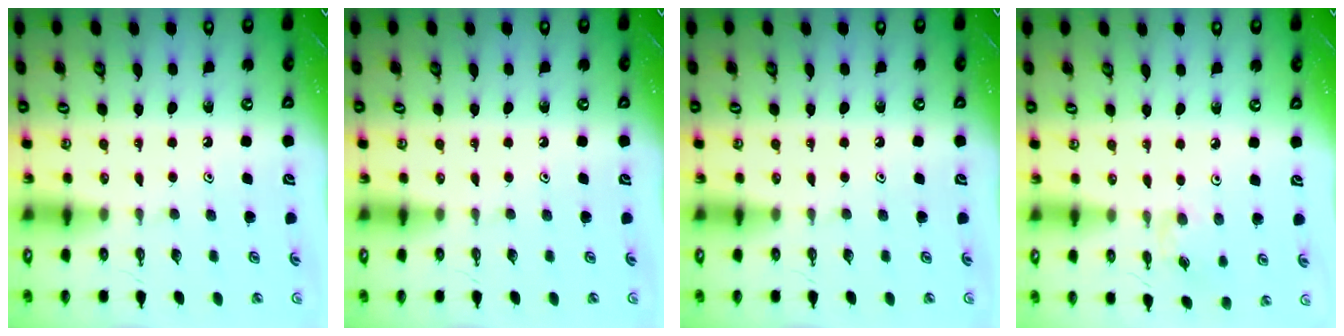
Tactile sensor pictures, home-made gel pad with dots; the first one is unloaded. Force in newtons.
{"total": 0.0}
{"total": 0.0}
{"total": 2.7, "press": 2.6, "slide": 0.5}